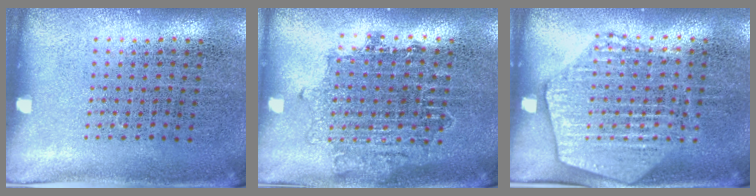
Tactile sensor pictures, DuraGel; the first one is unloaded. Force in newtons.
{"total": 1.6, "press": 1.3, "slide": 0.9}
{"total": 1.9, "press": 1.8, "slide": 0.5}